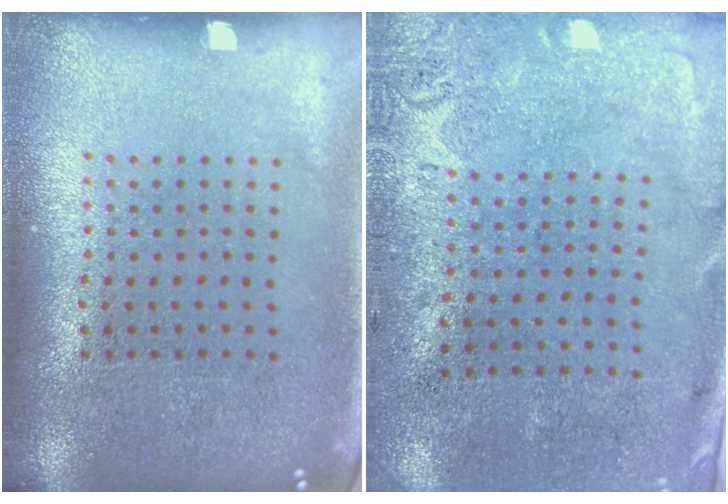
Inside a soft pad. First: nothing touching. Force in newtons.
{"total": 2.9, "press": 2.2, "slide": 1.8}